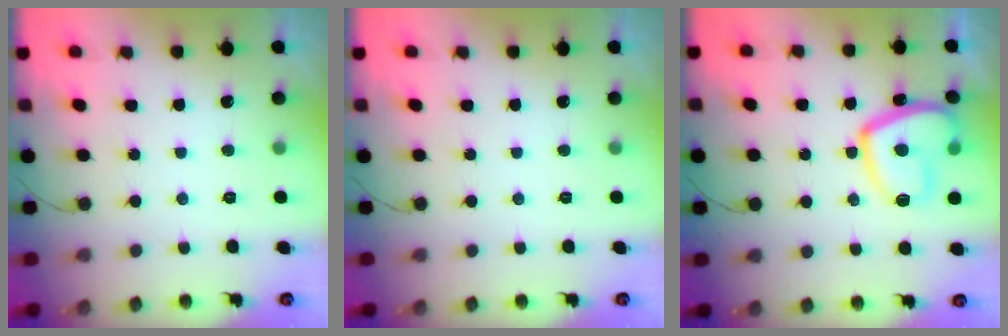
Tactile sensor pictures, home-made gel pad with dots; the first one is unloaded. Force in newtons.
{"total": 0.0}
{"total": 16.0, "press": 15.9, "slide": 1.7}